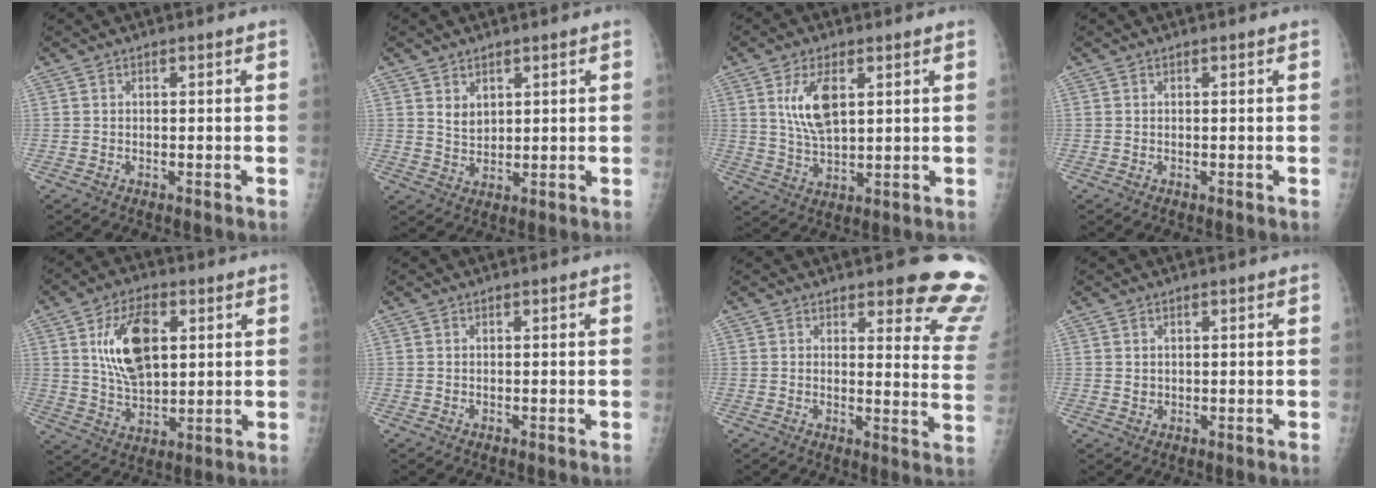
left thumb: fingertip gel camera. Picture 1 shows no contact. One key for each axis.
{"total": 3.6, "fx": 1.8, "fy": 2.4, "fz": 2.0, "tx": -0.022, "ty": -0.018, "tz": 0.043}
{"total": 8.6, "fx": 3.0, "fy": 4.0, "fz": 7.0, "tx": -0.125, "ty": -0.014, "tz": 0.063}
{"total": 0.0}
{"total": 13.7, "fx": 3.9, "fy": 7.6, "fz": 10.7, "tx": -0.170, "ty": -0.013, "tz": 0.076}
{"total": 0.0}
{"total": 14.3, "fx": 11.8, "fy": 3.8, "fz": 7.2, "tx": -0.033, "ty": -0.089, "tz": 0.114}
{"total": 1.4, "fx": 0.7, "fy": 1.0, "fz": 0.7, "tx": -0.007, "ty": -0.005, "tz": 0.015}